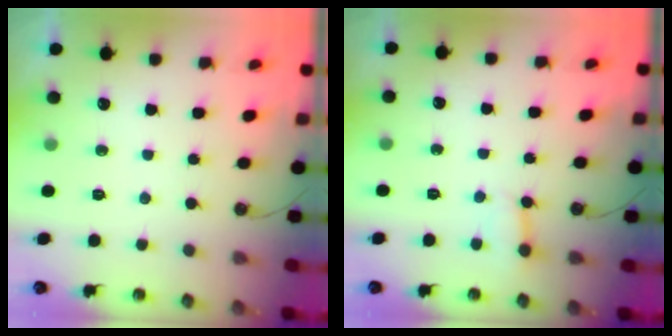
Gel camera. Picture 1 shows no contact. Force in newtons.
{"total": 4.7, "press": 4.7, "slide": 0.4}